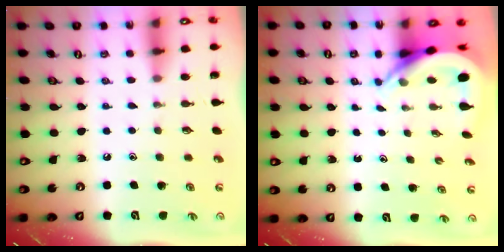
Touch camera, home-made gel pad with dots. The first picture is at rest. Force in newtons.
{"total": 4.1, "press": 4.1, "slide": 0.2}